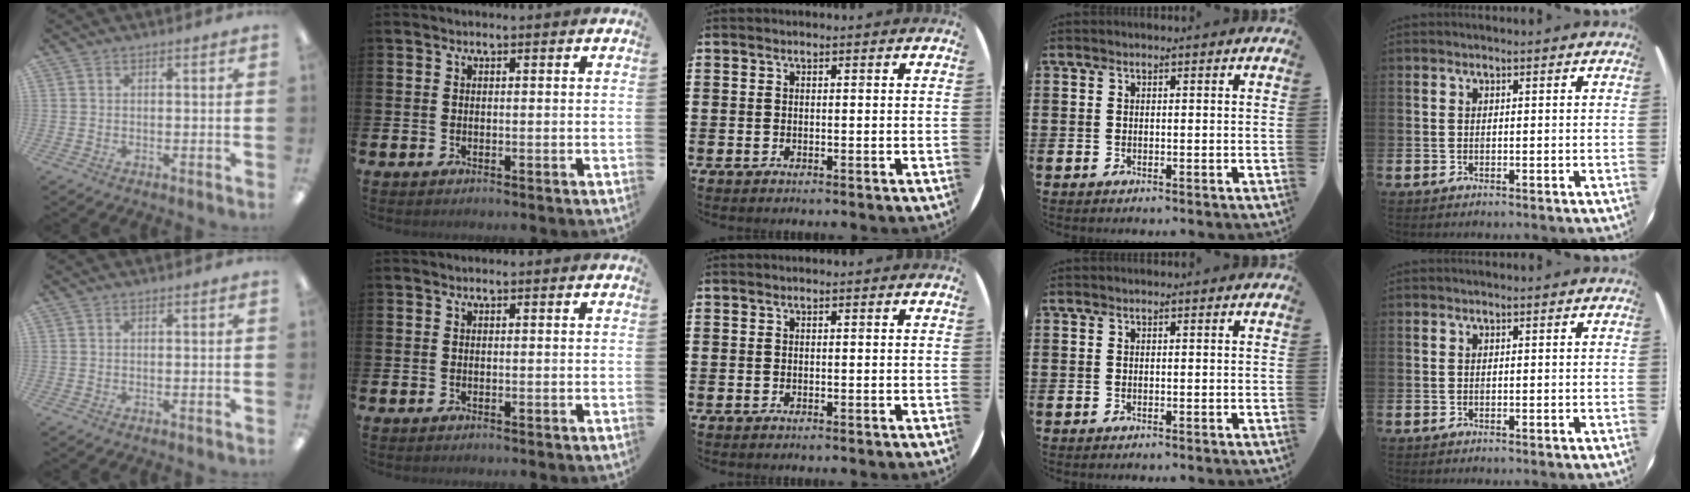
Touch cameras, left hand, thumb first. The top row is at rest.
{}